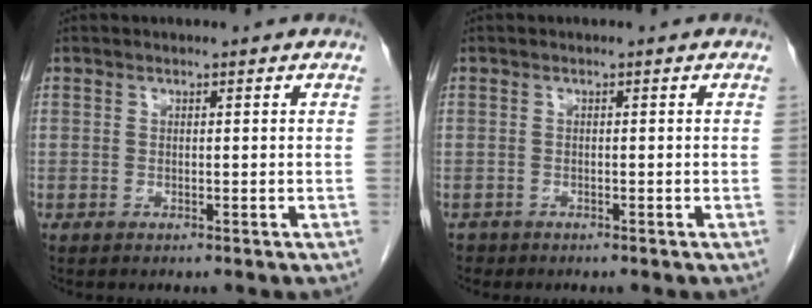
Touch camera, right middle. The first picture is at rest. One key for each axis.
{"total": 1.0, "fx": -0.8, "fy": 0.6, "fz": -0.1, "tx": -0.006, "ty": 0.002, "tz": -0.014}